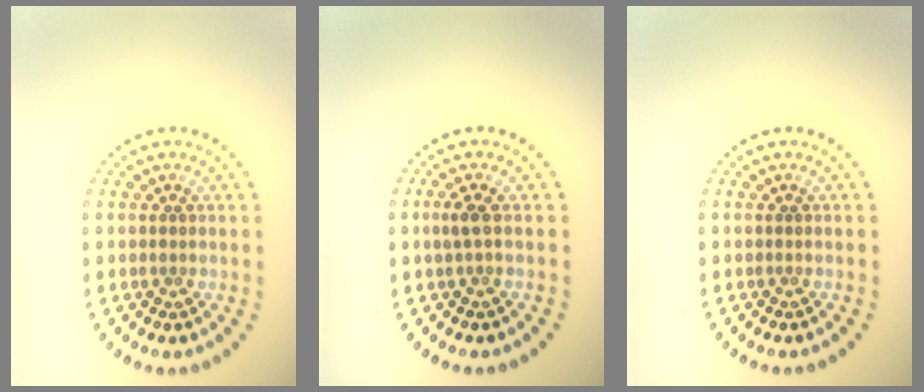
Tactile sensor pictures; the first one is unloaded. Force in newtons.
{"total": 1.1, "press": 1.0, "slide": 0.4}
{"total": 0.0}